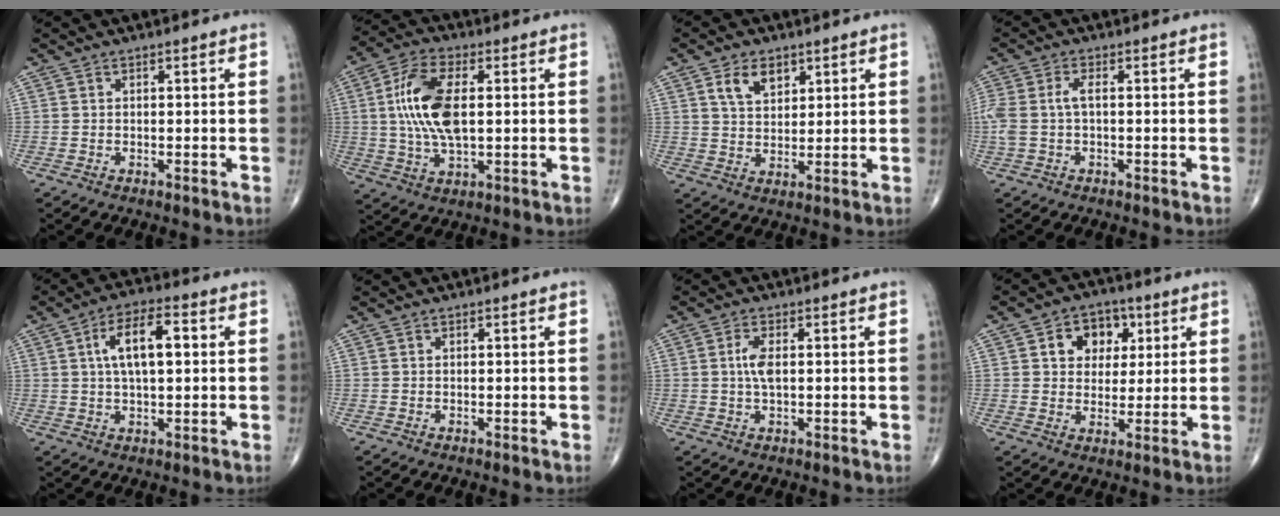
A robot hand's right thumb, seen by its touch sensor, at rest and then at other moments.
{"total": 13.1, "force": [1.5, 6.1, 11.5], "torque": [-0.234, 0.005, 0.028]}
{"total": 6.1, "force": [3.1, 3.7, 3.7], "torque": [-0.047, -0.016, 0.057]}
{"total": 4.5, "force": [0.1, 1.9, 4.1], "torque": [-0.118, 0.015, 0.002]}
{"total": 9.9, "force": [1.9, 4.2, 8.7], "torque": [-0.144, 0.014, 0.028]}
{"total": 0.0}
{"total": 3.6, "force": [0.4, 1.4, 3.3], "torque": [-0.074, 0.003, 0.006]}
{"total": 8.7, "force": [2.9, 6.7, 4.8], "torque": [-0.026, -0.003, 0.040]}